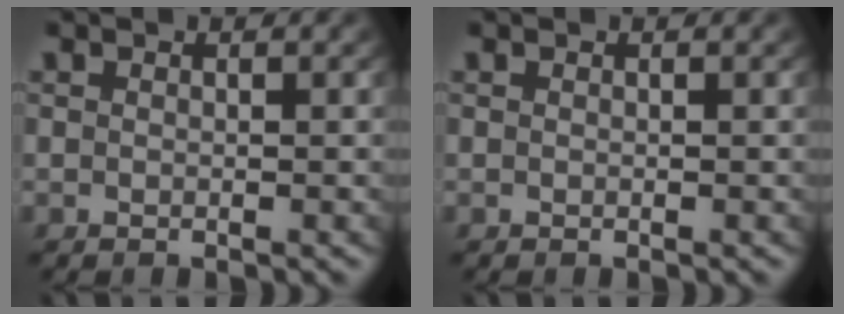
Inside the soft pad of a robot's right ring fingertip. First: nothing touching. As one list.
[{"total": 0.0}]